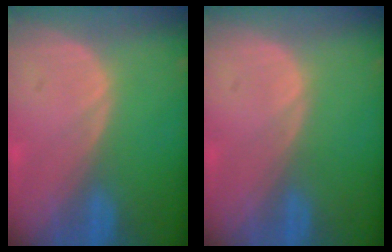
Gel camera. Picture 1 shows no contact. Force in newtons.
{"total": 0.0}